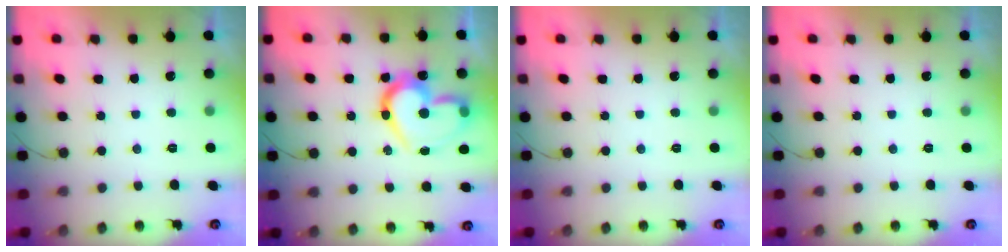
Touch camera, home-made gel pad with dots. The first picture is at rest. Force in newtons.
{"total": 19.7, "press": 19.7, "slide": 1.8}
{"total": 0.0}
{"total": 0.0}